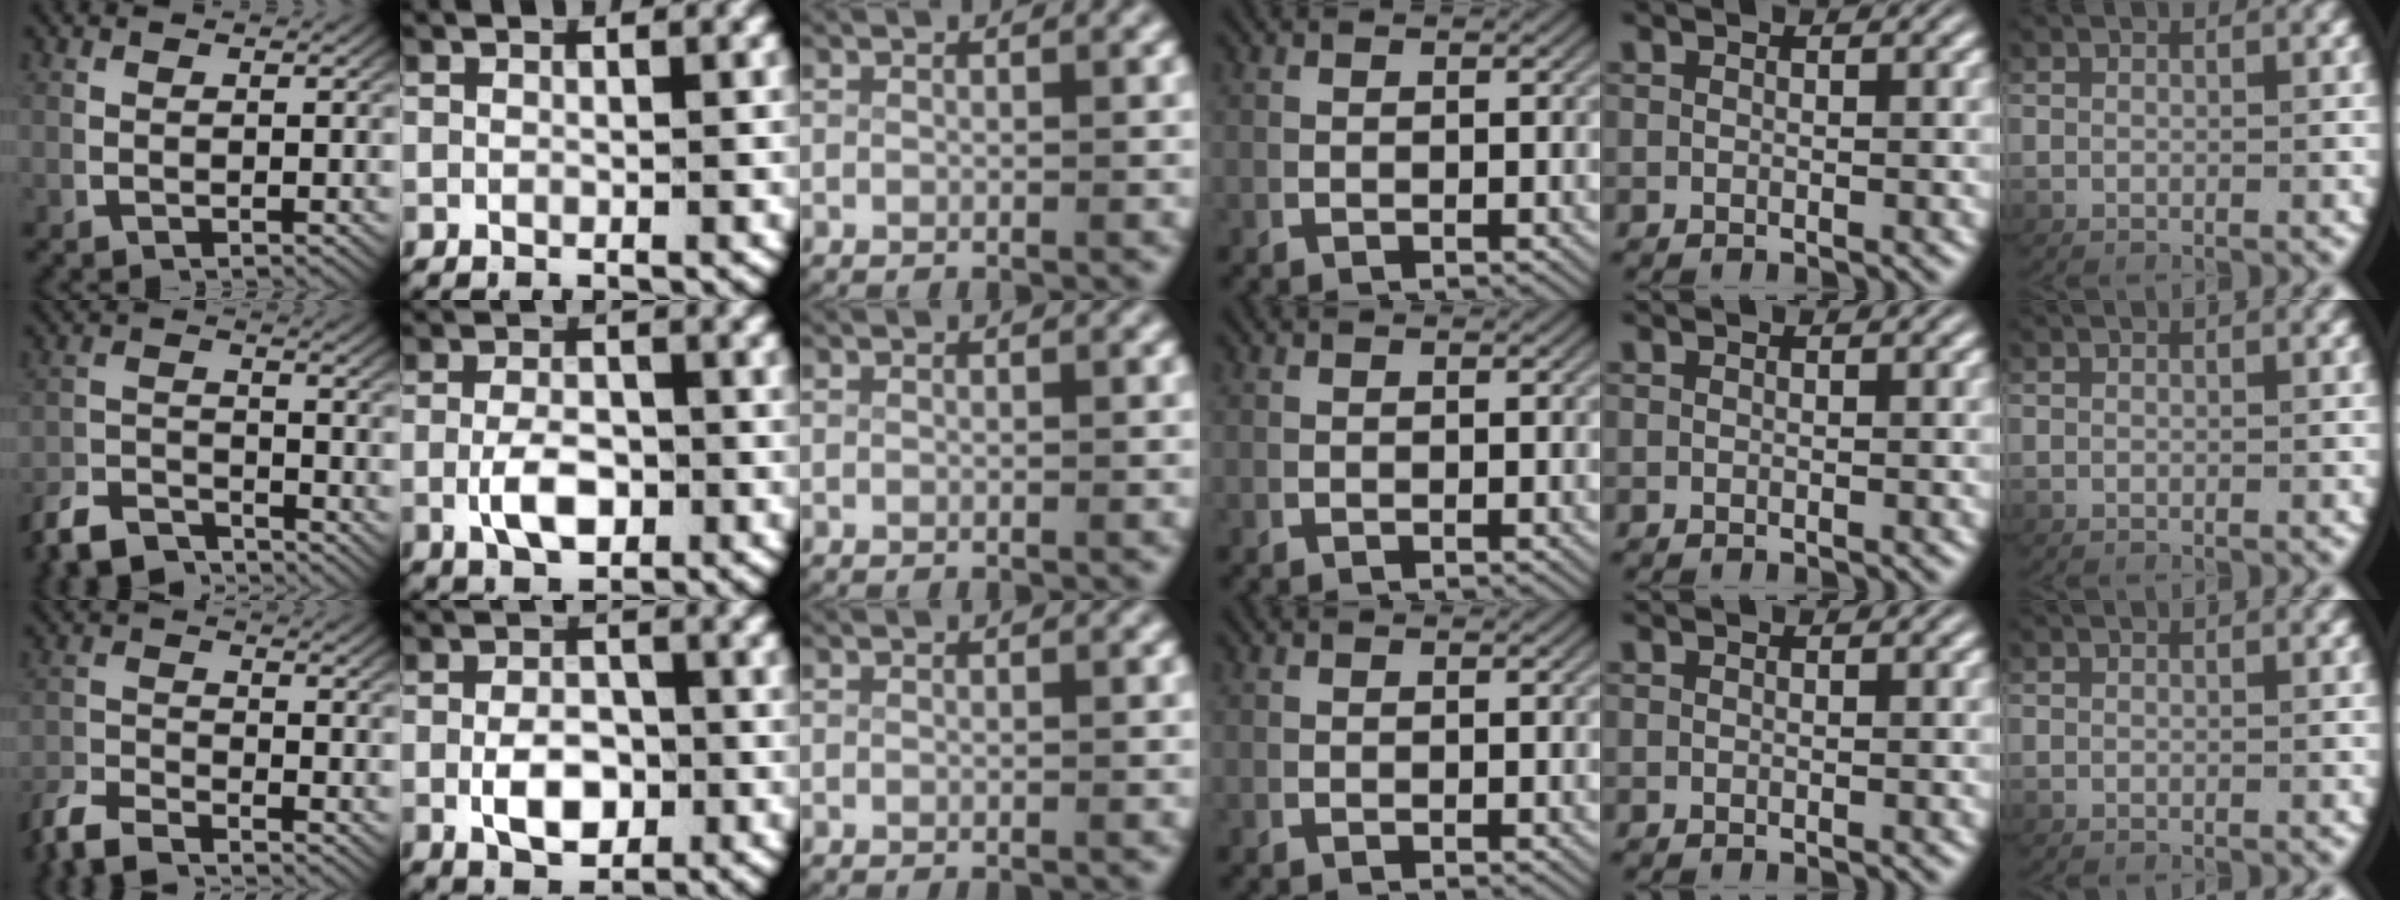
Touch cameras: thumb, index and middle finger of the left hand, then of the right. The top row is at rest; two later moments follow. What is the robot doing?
{"motion": "lift_and_place", "object": "card"}